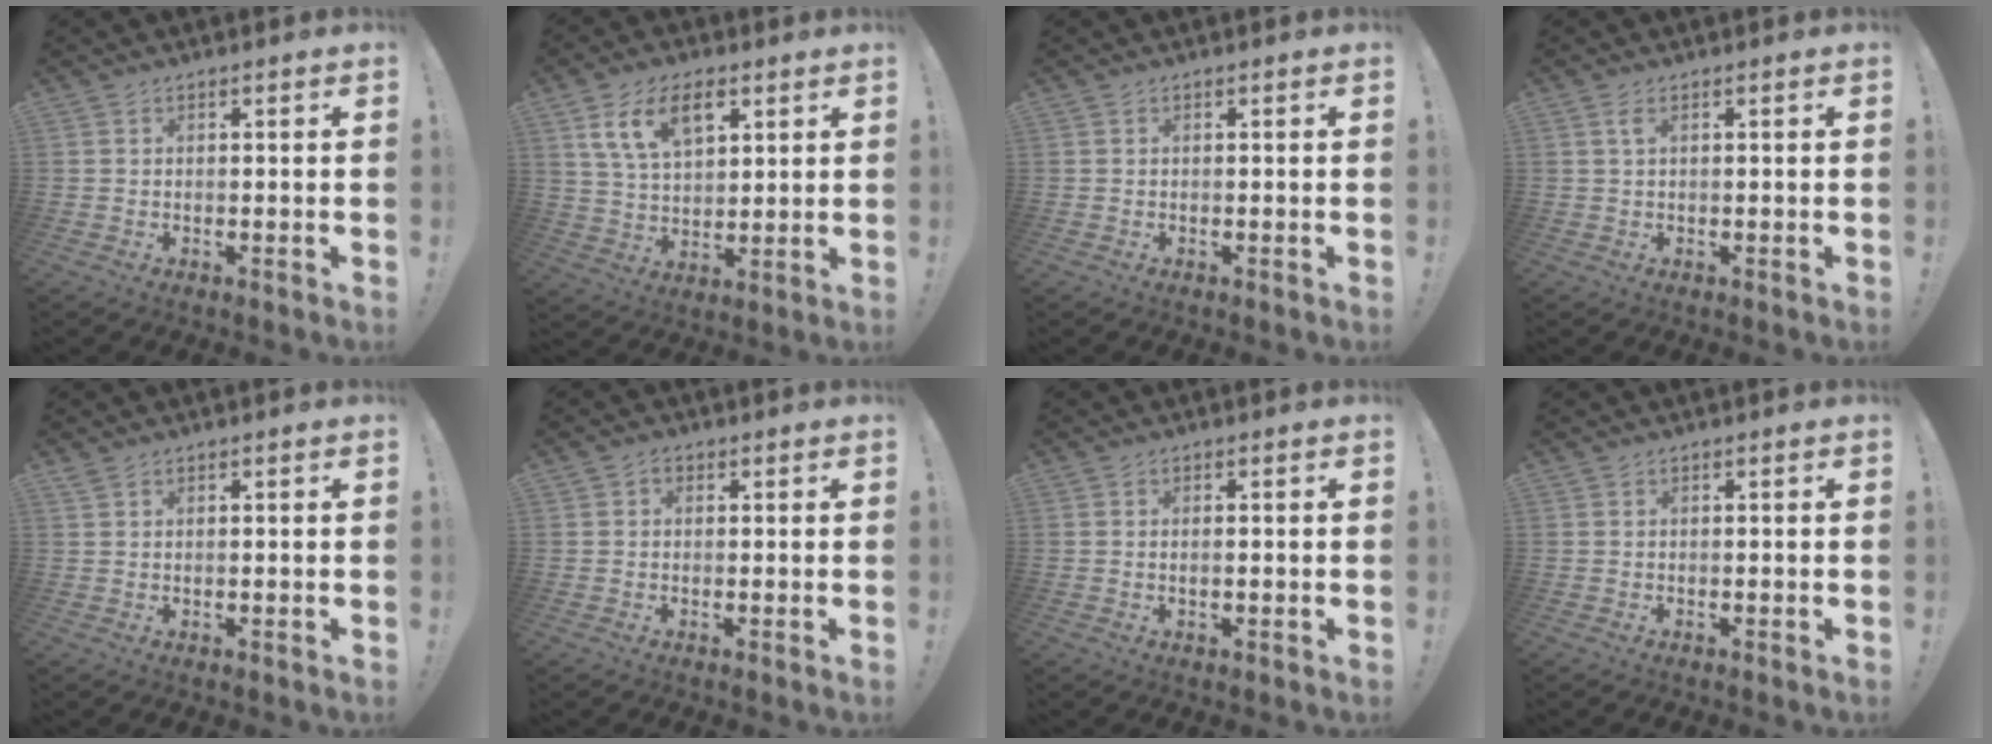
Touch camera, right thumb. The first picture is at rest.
{"total": 12.6, "force": [6.5, 7.0, 8.2], "torque": [-0.139, -0.012, 0.121]}
{"total": 0.0}
{"total": 1.6, "force": [0.5, 0.2, 1.5], "torque": [-0.026, -0.001, 0.007]}
{"total": 1.2, "force": [0.9, 0.3, 0.8], "torque": [-0.020, 0.002, 0.018]}
{"total": 1.5, "force": [0.1, 1.3, 0.8], "torque": [-0.009, 0.003, 0.001]}
{"total": 1.5, "force": [-0.1, 0.3, 1.5], "torque": [-0.025, 0.001, -0.003]}
{"total": 0.0}